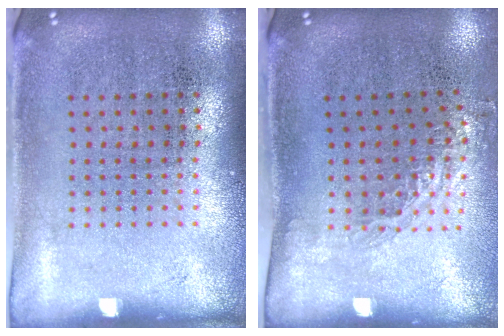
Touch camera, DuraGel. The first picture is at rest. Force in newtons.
{"total": 1.1, "press": 0.8, "slide": 0.6}